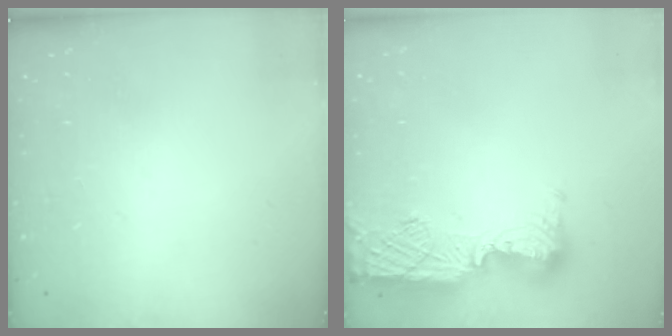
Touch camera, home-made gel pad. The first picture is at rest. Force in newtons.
{"total": 13.9, "press": 13.8, "slide": 1.2}